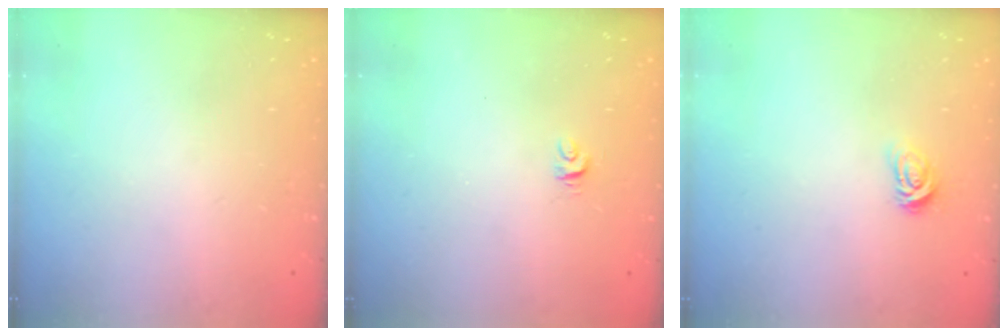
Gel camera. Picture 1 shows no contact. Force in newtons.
{"total": 4.2, "press": 4.2, "slide": 0.2}
{"total": 3.1, "press": 3.1, "slide": 0.4}